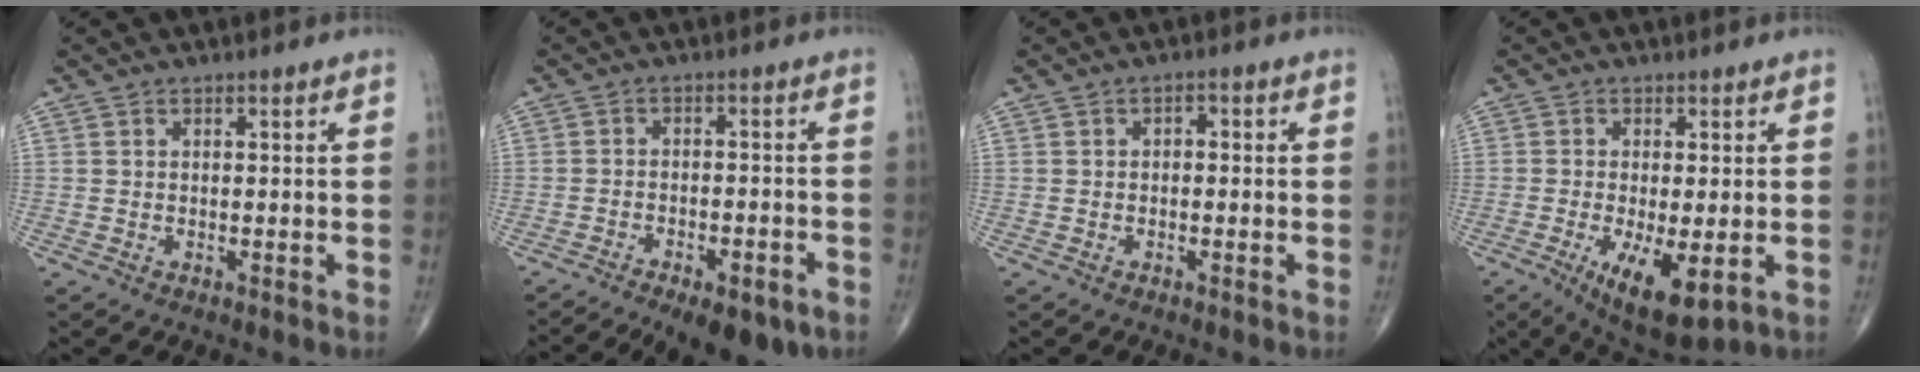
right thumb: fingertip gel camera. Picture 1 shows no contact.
{"total": 14.2, "force": [-9.4, 5.9, 8.8], "torque": [-0.136, 0.027, -0.130]}
{"total": 1.4, "force": [-0.1, 1.0, 1.1], "torque": [-0.004, 0.005, -0.008]}
{"total": 10.6, "force": [-3.3, 3.8, 9.3], "torque": [-0.154, -0.020, -0.042]}